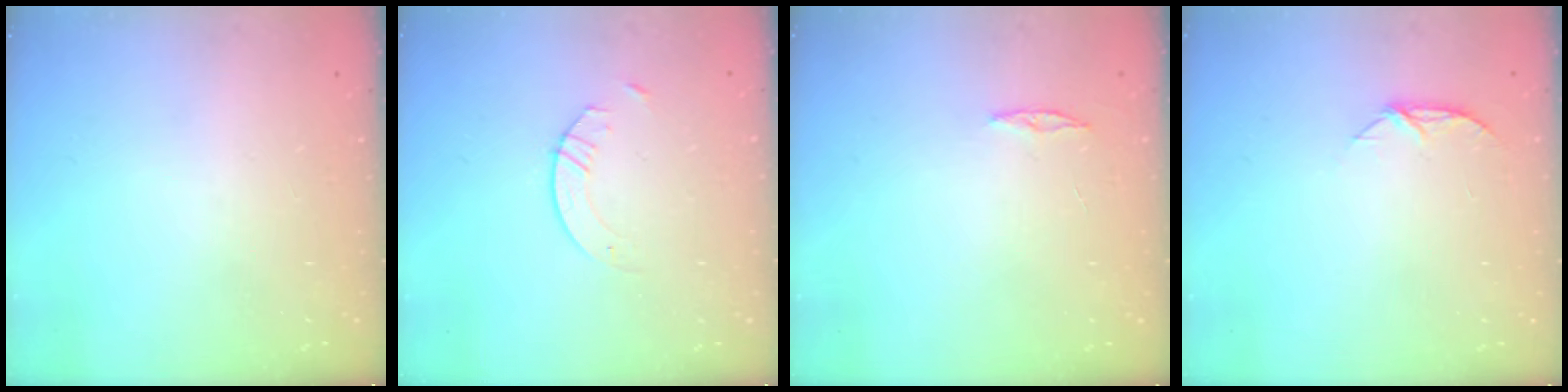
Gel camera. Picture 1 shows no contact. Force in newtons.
{"total": 2.9, "press": 2.9, "slide": 0.3}
{"total": 3.0, "press": 2.9, "slide": 0.3}
{"total": 5.8, "press": 5.7, "slide": 0.6}